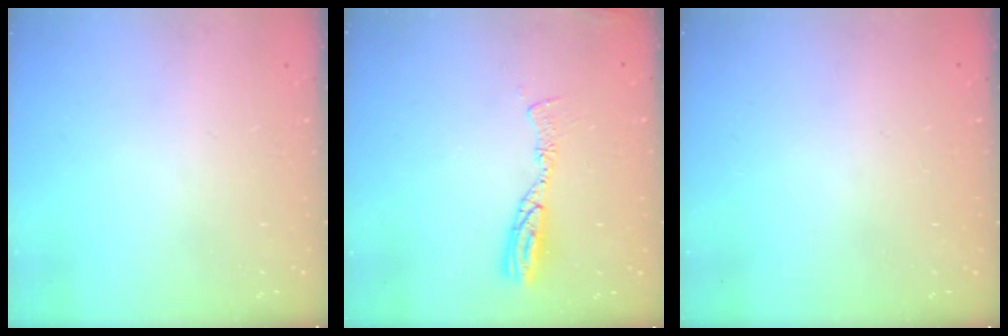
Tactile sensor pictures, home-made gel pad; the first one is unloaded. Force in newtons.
{"total": 9.1, "press": 9.1, "slide": 0.8}
{"total": 0.0}